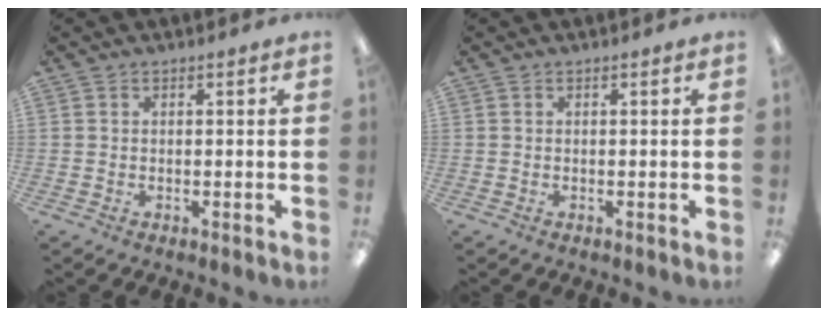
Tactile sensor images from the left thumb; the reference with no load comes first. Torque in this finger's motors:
{"motor_torque": [0.00, 0.00, -0.02, -0.01, 0.00]}